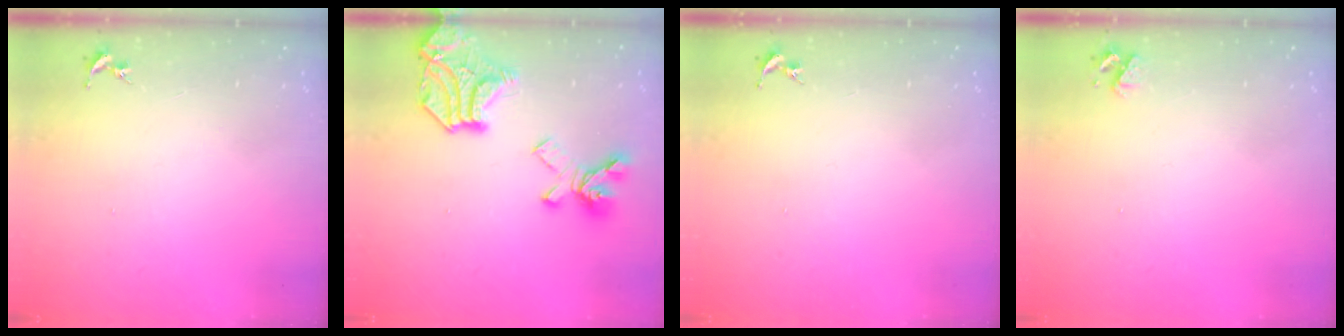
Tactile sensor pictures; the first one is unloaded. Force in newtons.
{"total": 21.3, "press": 21.2, "slide": 1.6}
{"total": 0.0}
{"total": 3.3, "press": 3.3, "slide": 0.5}